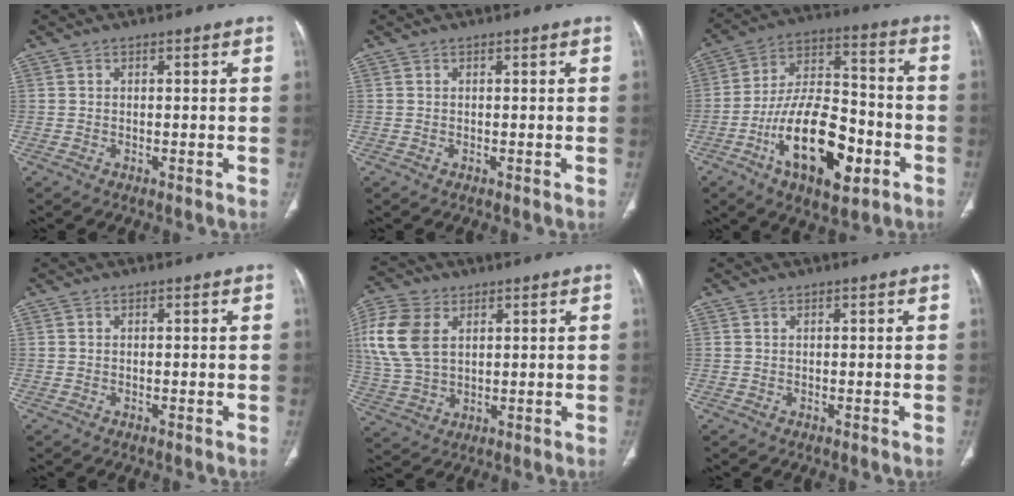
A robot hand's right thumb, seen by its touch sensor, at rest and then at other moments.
{"total": 0.0}
{"total": 20.2, "force": [-7.8, 9.5, 16.0], "torque": [-0.254, 0.041, -0.129]}
{"total": 0.0}
{"total": 12.5, "force": [3.6, 8.3, 8.7], "torque": [-0.191, -0.001, 0.076]}
{"total": 0.0}